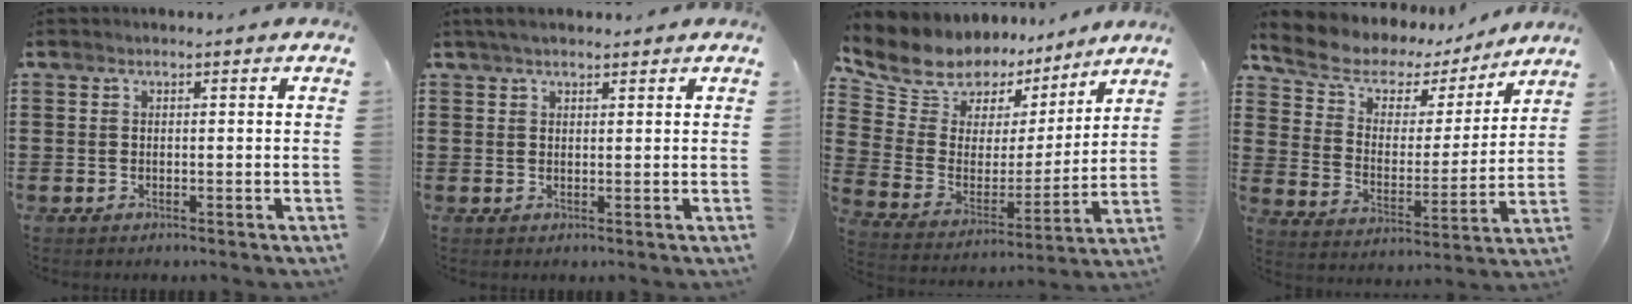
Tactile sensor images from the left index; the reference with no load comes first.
{"total": 2.1, "force": [1.7, 0.7, 1.1], "torque": [-0.025, 0.005, 0.032]}
{"total": 9.1, "force": [7.8, 4.7, 0.7], "torque": [-0.073, -0.062, 0.143]}
{"total": 6.3, "force": [4.8, 3.8, 1.5], "torque": [-0.067, -0.027, 0.081]}